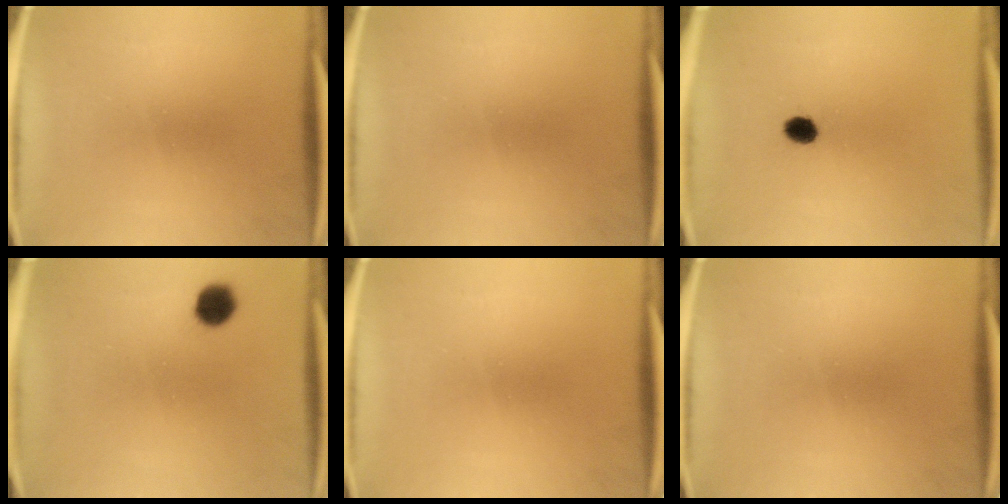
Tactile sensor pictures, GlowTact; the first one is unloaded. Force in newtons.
{"total": 0.0}
{"total": 3.1}
{"total": 4.8}
{"total": 0.0}
{"total": 0.0}